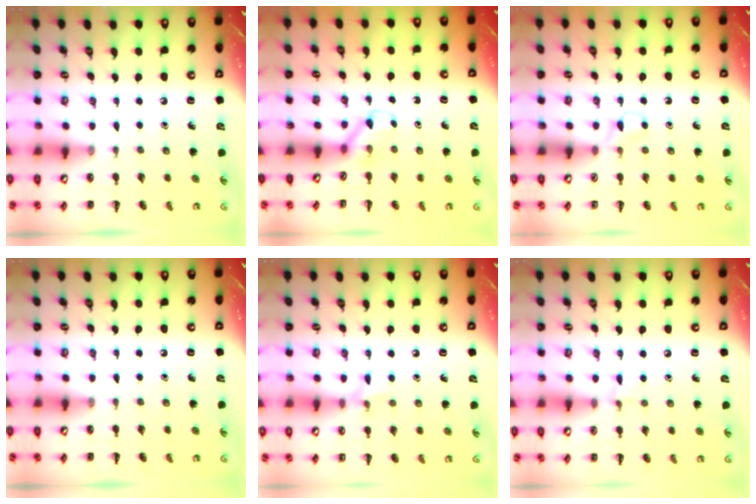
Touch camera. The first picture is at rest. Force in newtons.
{"total": 3.1, "press": 2.9, "slide": 1.2}
{"total": 2.6, "press": 2.5, "slide": 0.9}
{"total": 0.0}
{"total": 5.6, "press": 5.4, "slide": 1.5}
{"total": 4.5, "press": 4.2, "slide": 1.5}